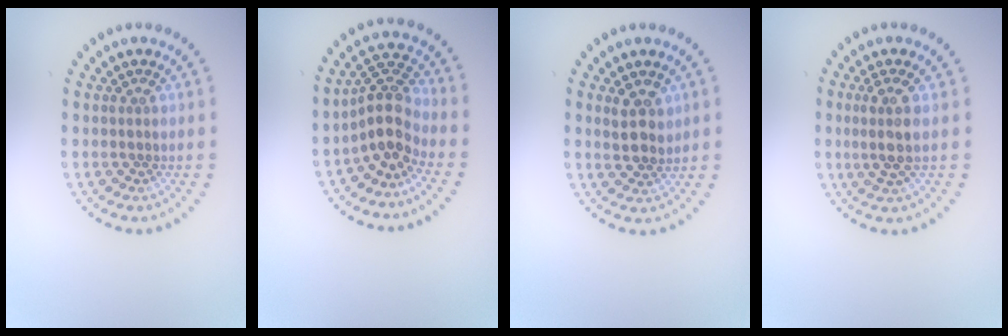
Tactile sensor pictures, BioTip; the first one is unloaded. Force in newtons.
{"total": 3.9, "press": 2.9, "slide": 2.6}
{"total": 2.6, "press": 2.4, "slide": 0.8}
{"total": 2.4, "press": 2.1, "slide": 1.1}